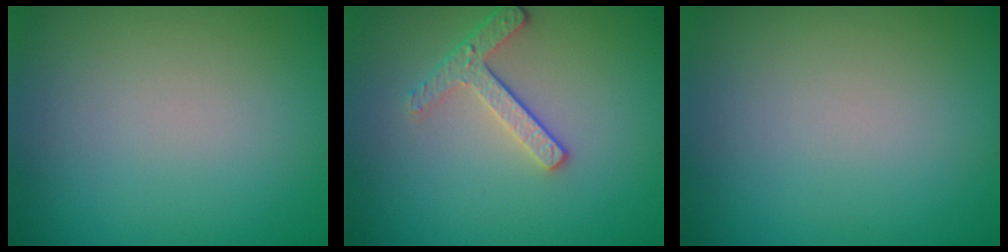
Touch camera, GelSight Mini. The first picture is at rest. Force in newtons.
{"total": 2.6, "press": 2.2, "slide": 1.3}
{"total": 0.0}